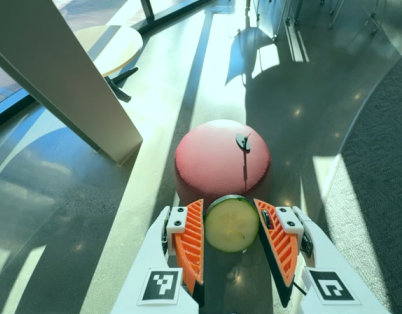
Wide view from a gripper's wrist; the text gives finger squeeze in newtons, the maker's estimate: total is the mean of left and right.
{"total": 9.1, "left": 9.1, "right": 9.1}